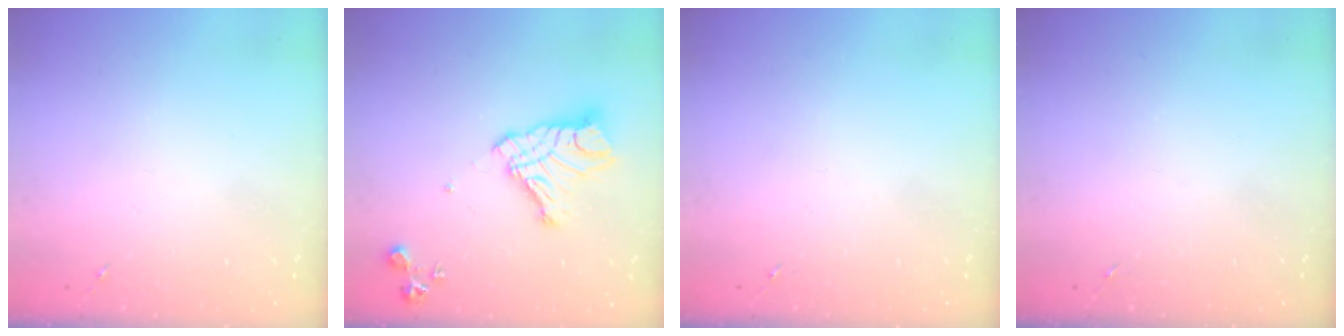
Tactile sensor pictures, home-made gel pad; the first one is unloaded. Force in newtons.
{"total": 14.4, "press": 14.3, "slide": 1.3}
{"total": 0.0}
{"total": 0.0}